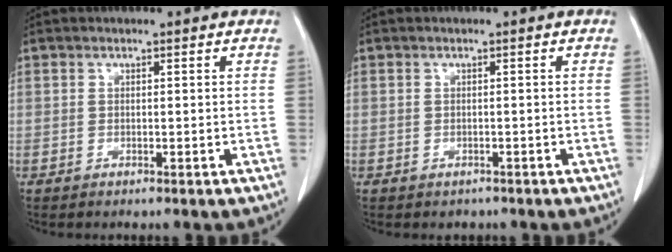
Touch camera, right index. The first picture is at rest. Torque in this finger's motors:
{"motor_torque": [-0.14, -0.08, -0.09, -0.05]}